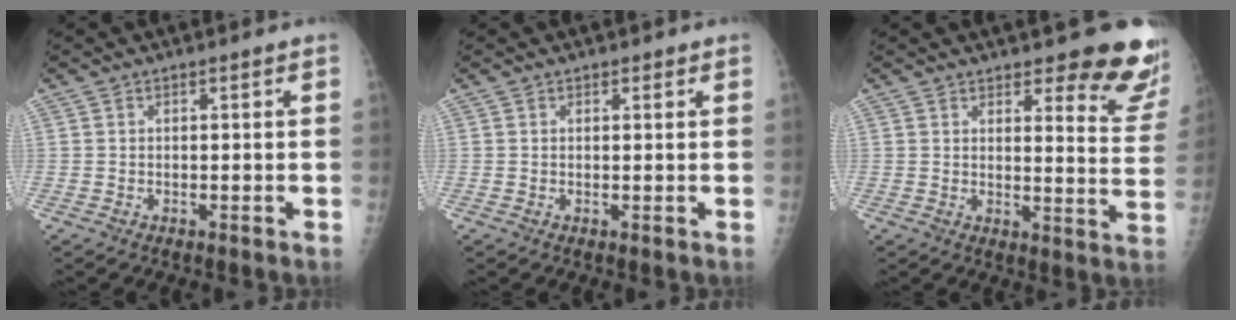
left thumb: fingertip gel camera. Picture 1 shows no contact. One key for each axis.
{"total": 0.7, "fx": 0.5, "fy": 0.4, "fz": 0.2, "tx": 0.004, "ty": -0.003, "tz": 0.004}
{"total": 12.4, "fx": 10.3, "fy": 3.2, "fz": 6.2, "tx": -0.033, "ty": -0.079, "tz": 0.105}